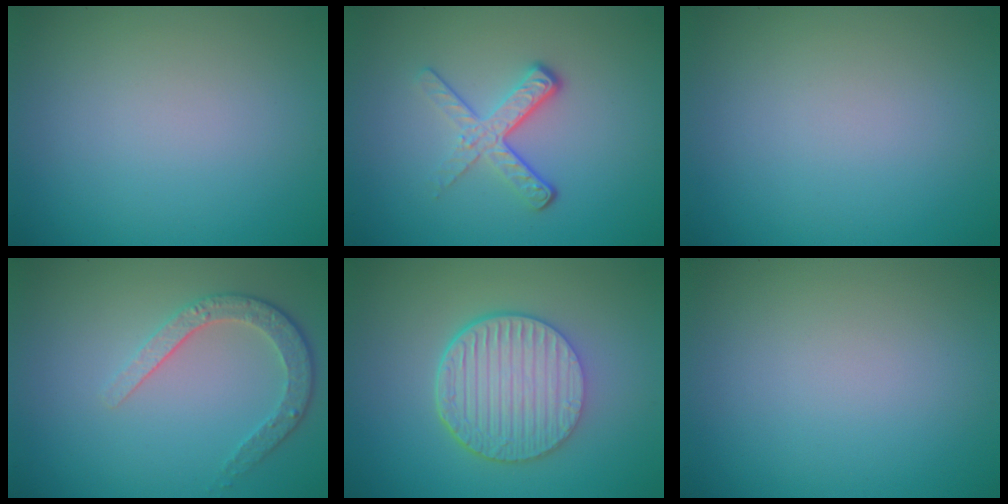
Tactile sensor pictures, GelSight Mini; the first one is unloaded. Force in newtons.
{"total": 3.7, "press": 2.3, "slide": 2.9}
{"total": 0.0}
{"total": 2.9, "press": 2.5, "slide": 1.6}
{"total": 6.6, "press": 4.8, "slide": 4.5}
{"total": 0.0}